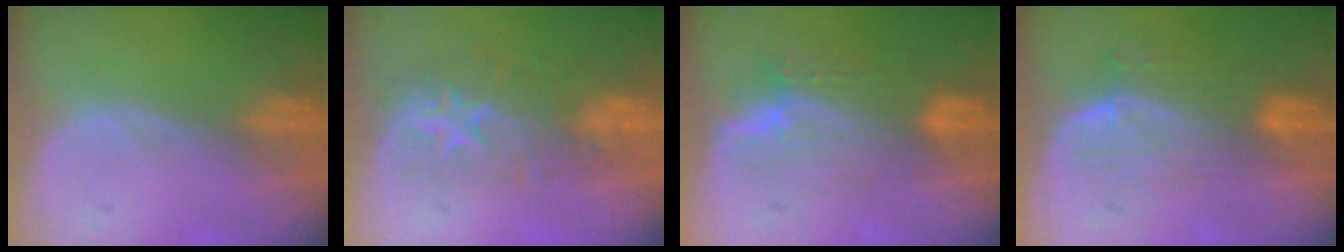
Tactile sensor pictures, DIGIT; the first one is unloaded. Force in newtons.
{"total": 8.1, "press": 7.7, "slide": 2.5}
{"total": 7.5, "press": 6.9, "slide": 3.0}
{"total": 7.3, "press": 6.5, "slide": 3.3}